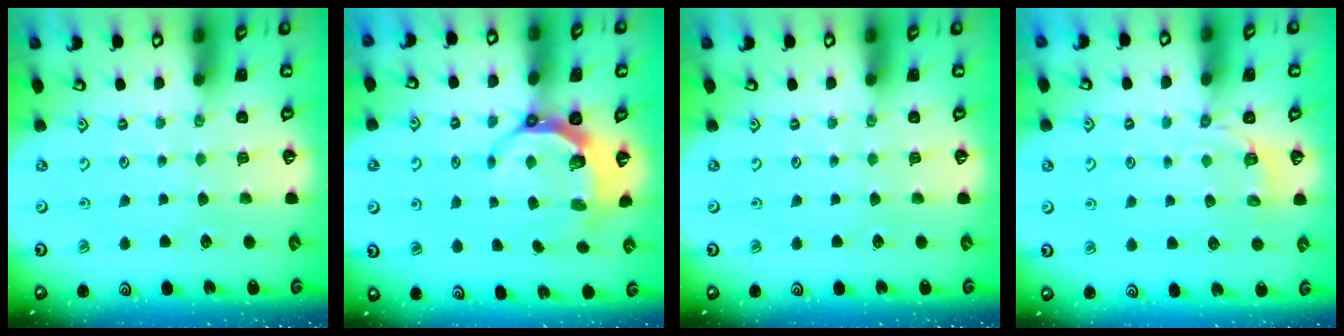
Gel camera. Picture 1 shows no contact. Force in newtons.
{"total": 6.4, "press": 5.1, "slide": 3.8}
{"total": 0.0}
{"total": 2.9, "press": 2.0, "slide": 2.1}